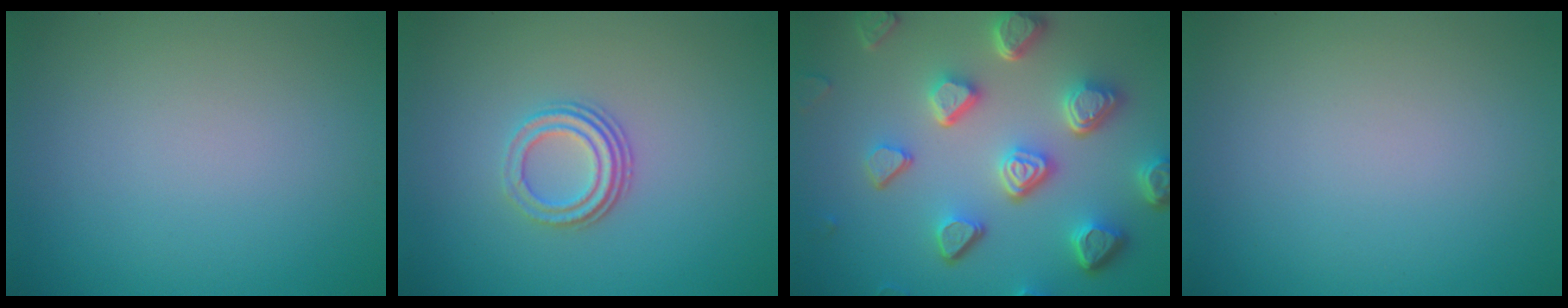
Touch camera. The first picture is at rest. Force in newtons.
{"total": 3.0, "press": 2.2, "slide": 2.0}
{"total": 7.5, "press": 5.7, "slide": 4.9}
{"total": 0.0}